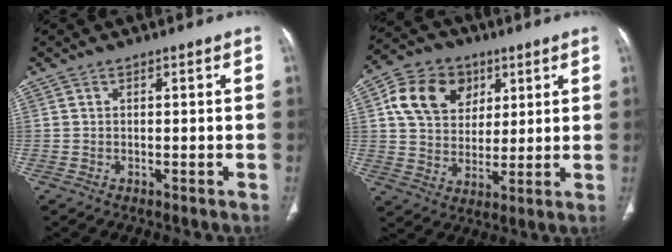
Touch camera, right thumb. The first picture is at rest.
{"total": 13.8, "force": [4.9, 10.8, 7.0], "torque": [-0.102, -0.005, 0.084]}